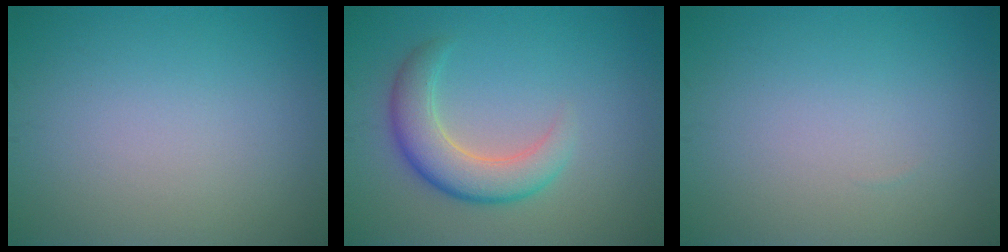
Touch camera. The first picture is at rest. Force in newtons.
{"total": 4.8, "press": 4.8, "slide": 0.2}
{"total": 0.0}